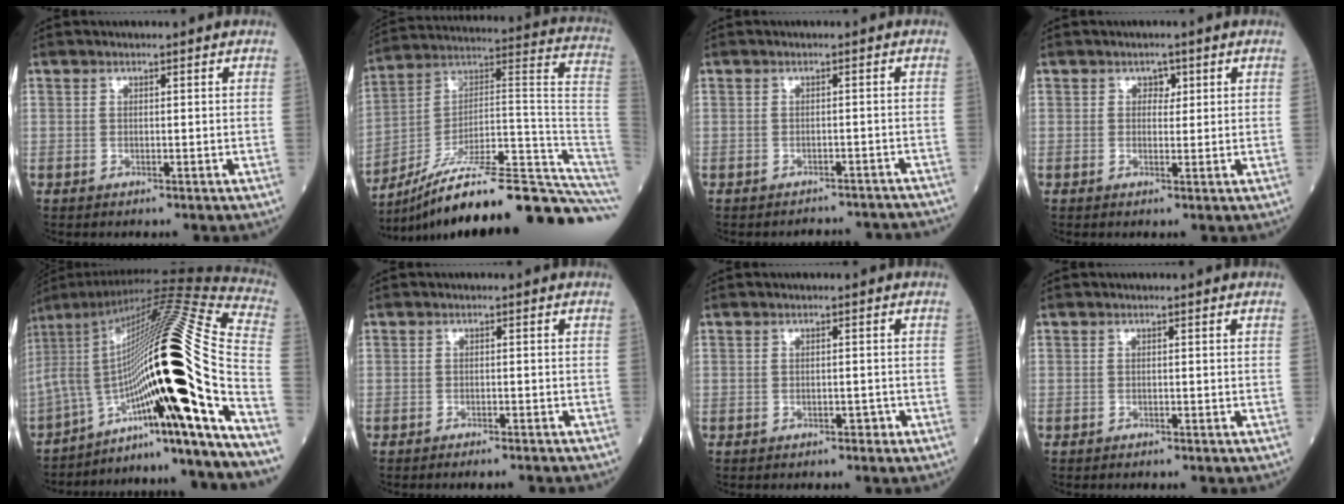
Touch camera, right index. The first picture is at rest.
{"total": 28.3, "force": [-23.0, 0.9, 16.5], "torque": [-0.138, 0.037, -0.346]}
{"total": 7.2, "force": [-7.0, 1.5, 0.5], "torque": [0.003, 0.010, -0.069]}
{"total": 1.7, "force": [0.7, 1.2, 0.9], "torque": [-0.004, 0.001, 0.008]}
{"total": 28.7, "force": [-11.6, -0.5, 26.2], "torque": [-0.399, 0.027, -0.192]}
{"total": 3.1, "force": [-2.8, 0.2, 1.2], "torque": [-0.011, -0.004, -0.037]}
{"total": 1.0, "force": [-0.5, 0.5, 0.7], "torque": [-0.010, 0.000, -0.005]}
{"total": 0.0}